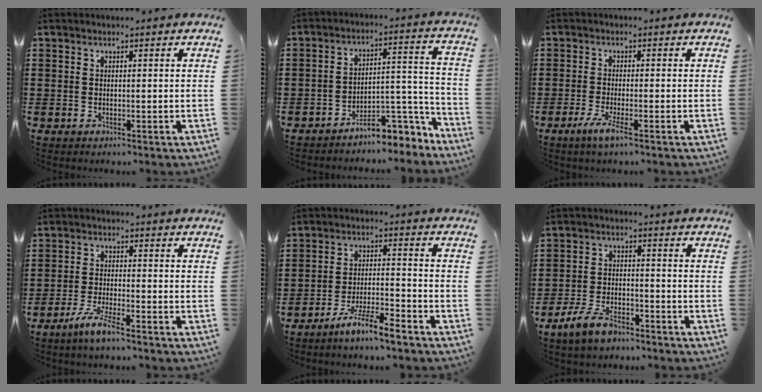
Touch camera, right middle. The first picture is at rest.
{"total": 6.3, "force": [-5.6, 1.8, 2.4], "torque": [-0.029, 0.004, -0.106]}
{"total": 3.4, "force": [-1.9, 0.2, 2.8], "torque": [-0.061, -0.012, -0.035]}
{"total": 4.7, "force": [-3.6, 0.2, 3.0], "torque": [-0.072, -0.011, -0.067]}
{"total": 6.1, "force": [-5.3, 0.0, 3.0], "torque": [-0.072, -0.011, -0.103]}
{"total": 6.0, "force": [-4.8, 2.0, 2.9], "torque": [-0.075, 0.002, -0.096]}